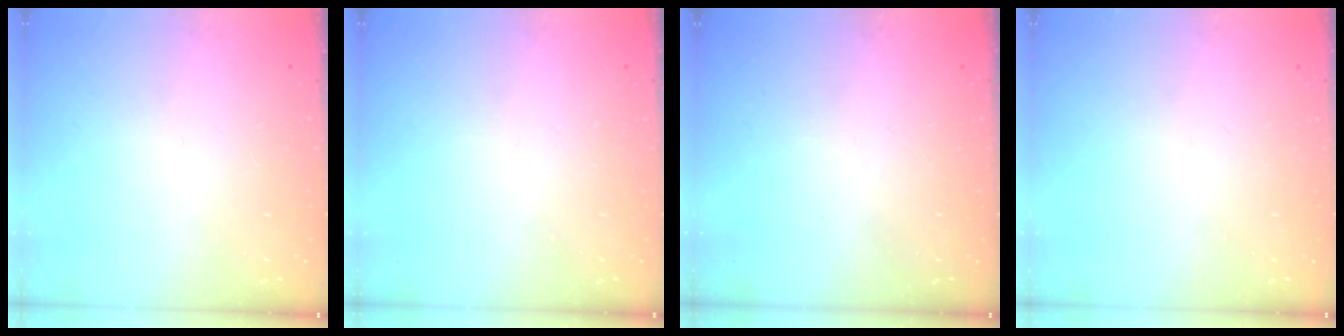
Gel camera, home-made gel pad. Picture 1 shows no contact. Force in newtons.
{"total": 0.0}
{"total": 0.0}
{"total": 0.0}